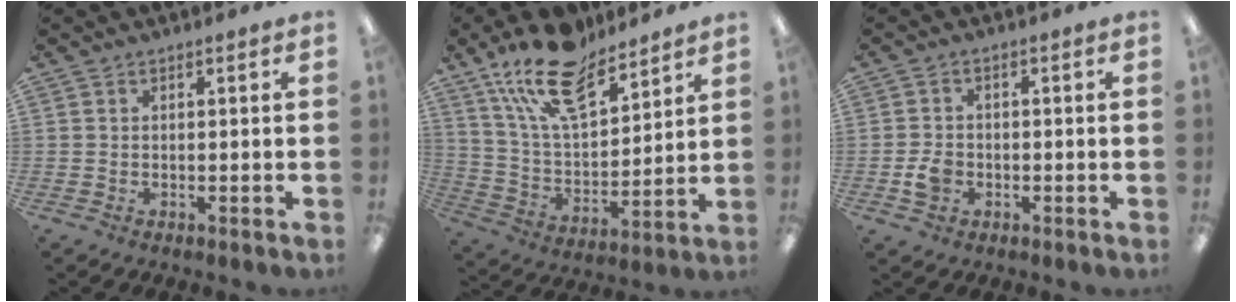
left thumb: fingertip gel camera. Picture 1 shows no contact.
{"total": 18.6, "force": [13.3, 8.1, 10.2], "torque": [-0.194, -0.062, 0.240]}
{"total": 4.1, "force": [-1.3, 3.2, 2.3], "torque": [-0.043, 0.005, -0.022]}